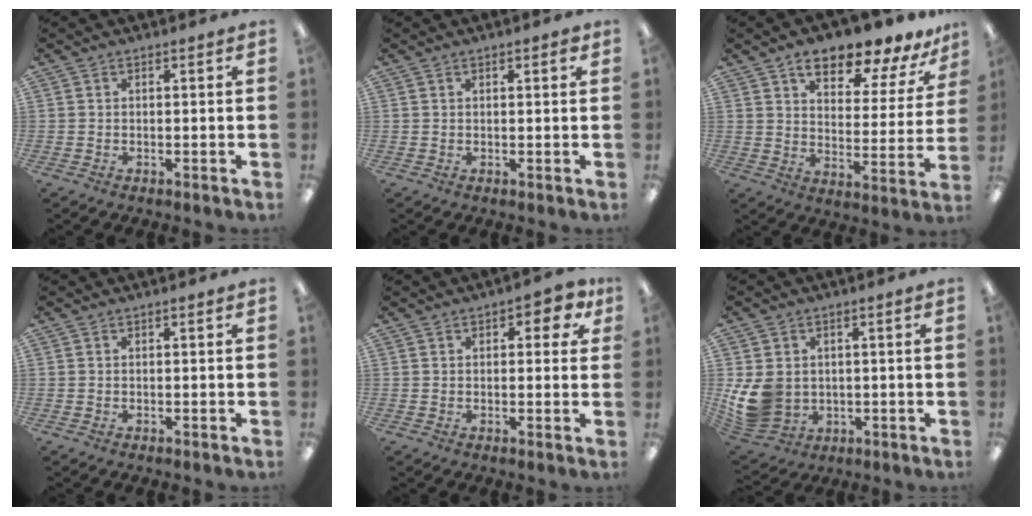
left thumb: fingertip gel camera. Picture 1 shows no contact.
{"total": 1.1, "force": [0.8, 0.4, 0.7], "torque": [-0.005, -0.002, 0.012]}
{"total": 12.0, "force": [9.4, 4.1, 6.2], "torque": [-0.079, -0.061, 0.159]}
{"total": 0.0}
{"total": 4.1, "force": [1.8, 2.3, 3.0], "torque": [-0.037, 0.000, 0.027]}
{"total": 10.2, "force": [0.3, 8.7, 5.3], "torque": [-0.124, 0.001, 0.011]}